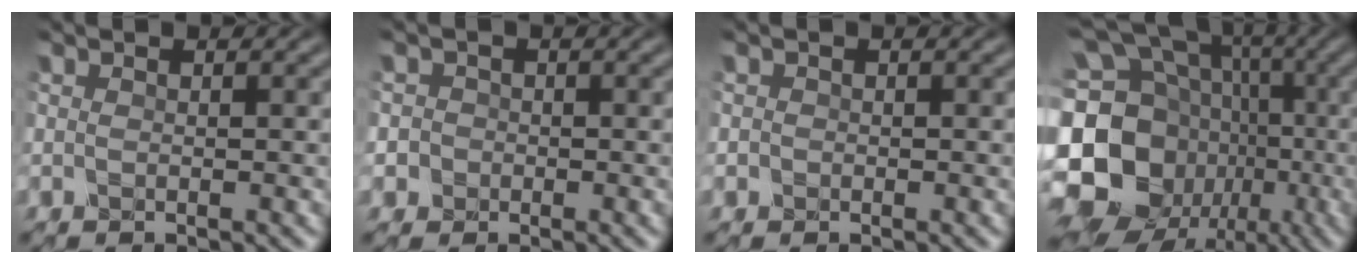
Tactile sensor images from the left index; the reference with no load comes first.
{"total": 2.3, "force": [-0.2, 2.2, 0.6], "torque": [0.007, 0.013, -0.025]}
{"total": 0.5, "force": [-0.1, 0.5, 0.1], "torque": [0.003, -0.004, -0.004]}
{"total": 22.1, "force": [-5.3, 19.0, 9.9], "torque": [-0.217, 0.004, -0.123]}